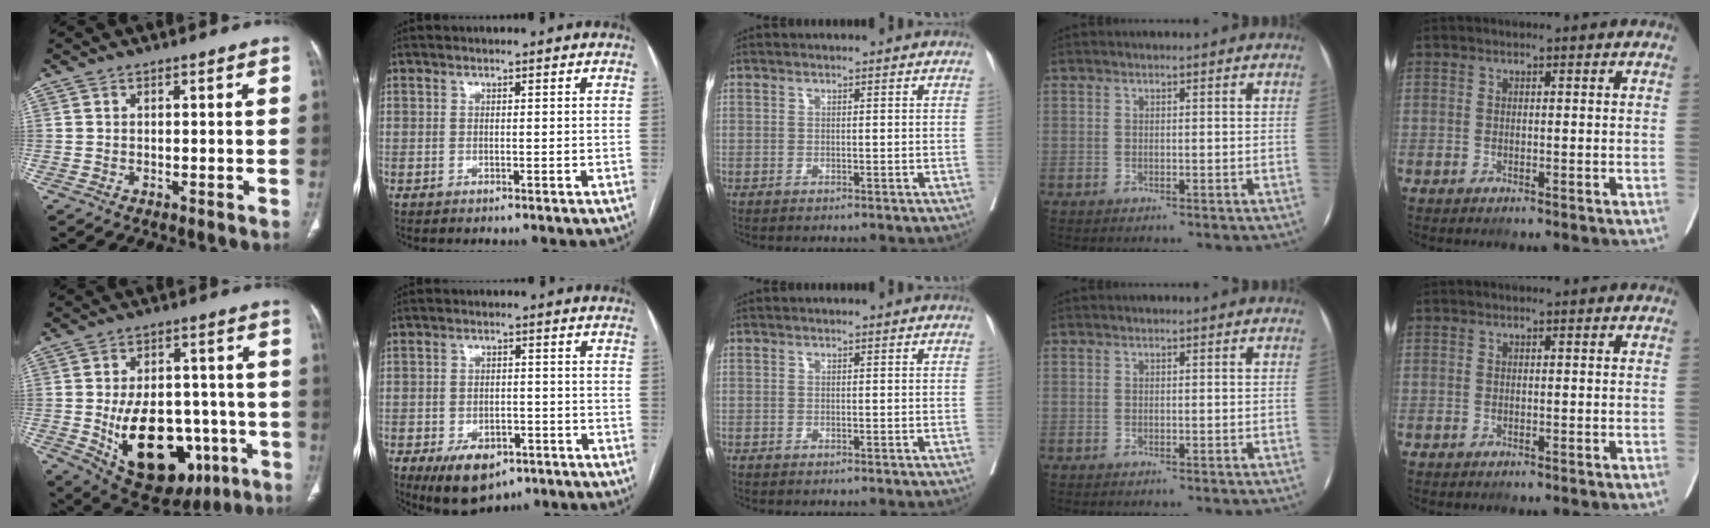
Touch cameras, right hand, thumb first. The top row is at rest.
{"thumb": {"total": 22.7, "force": [-6.2, 14.0, 16.8], "torque": [-0.239, 0.017, -0.062]}, "index": {"total": 8.9, "force": [-5.2, 4.9, 5.2], "torque": [-0.083, -0.004, -0.074]}}